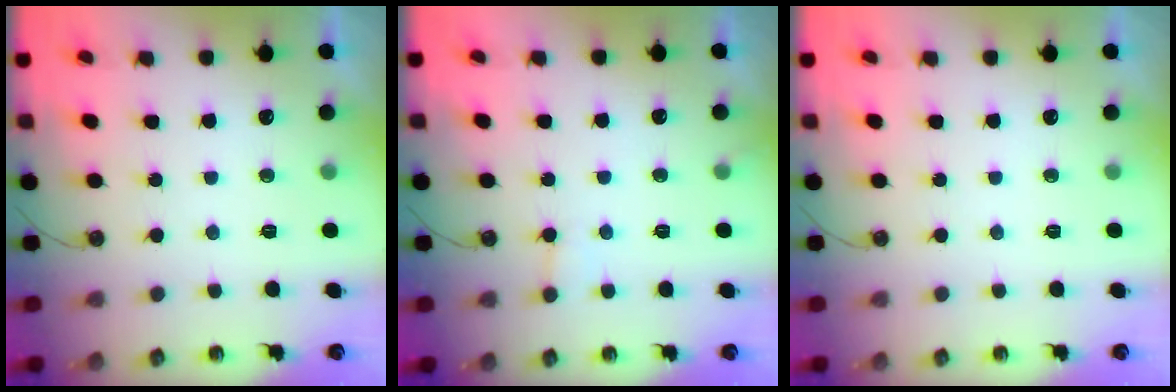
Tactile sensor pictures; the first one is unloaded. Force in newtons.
{"total": 5.9, "press": 5.9, "slide": 0.4}
{"total": 0.0}